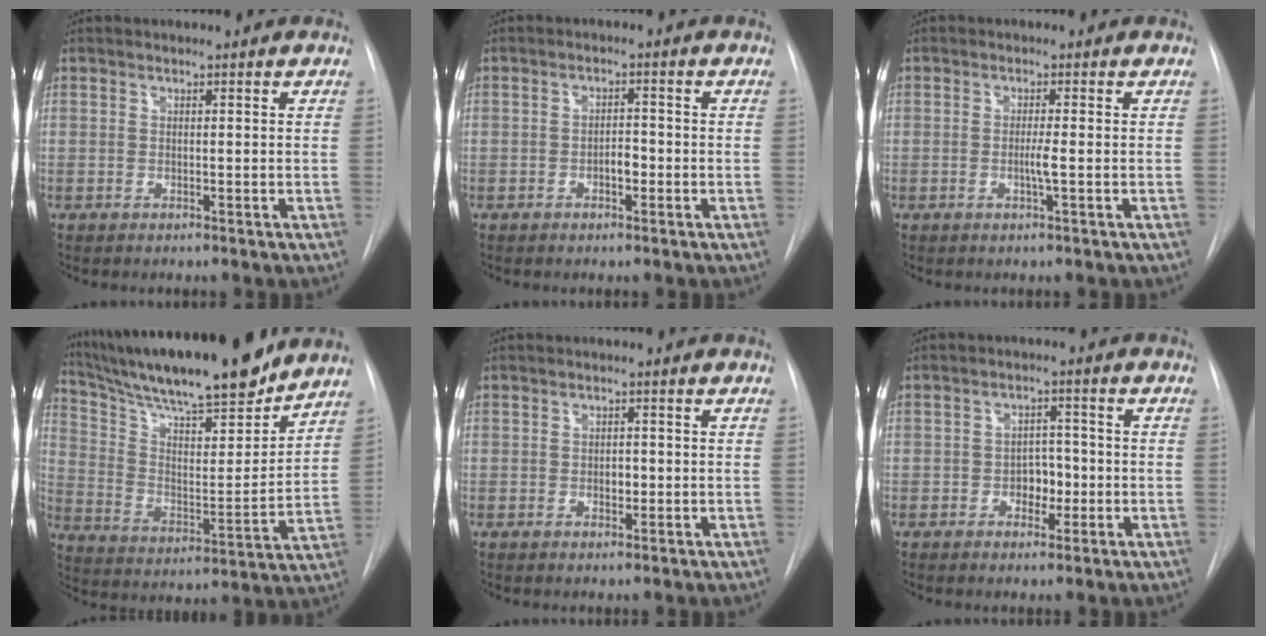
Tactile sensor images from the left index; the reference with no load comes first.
{"total": 2.4, "force": [-1.4, 1.0, 1.6], "torque": [-0.021, 0.000, -0.023]}
{"total": 1.9, "force": [-1.0, -0.4, 1.6], "torque": [-0.033, -0.009, -0.017]}
{"total": 22.4, "force": [19.6, 2.2, 10.8], "torque": [-0.195, -0.018, 0.310]}
{"total": 1.6, "force": [-0.8, 0.9, 1.1], "torque": [-0.016, -0.004, -0.011]}
{"total": 4.0, "force": [-1.6, 2.6, 2.6], "torque": [-0.031, 0.002, -0.022]}